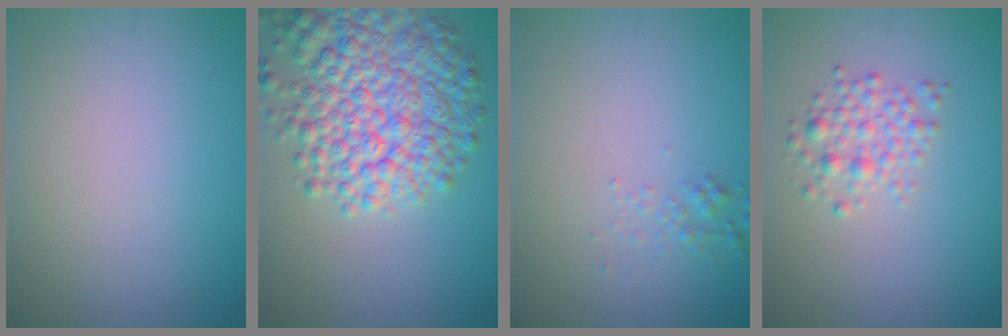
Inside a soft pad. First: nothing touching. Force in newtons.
{"total": 8.8, "press": 8.7, "slide": 0.4}
{"total": 1.0, "press": 1.0, "slide": 0.0}
{"total": 2.1, "press": 2.1, "slide": 0.2}